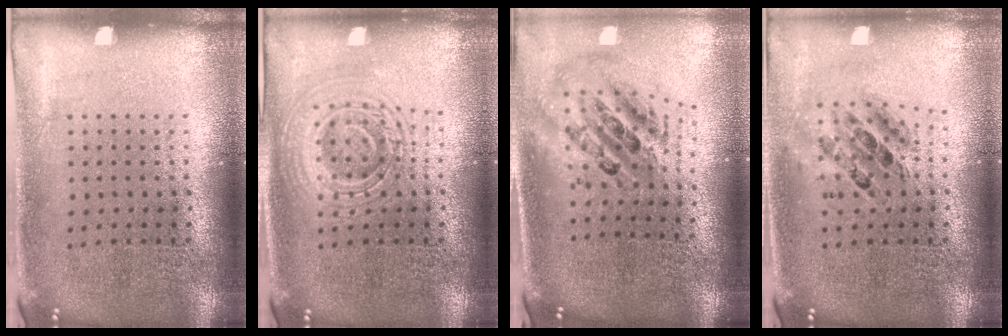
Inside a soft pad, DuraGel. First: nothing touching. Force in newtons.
{"total": 2.5, "press": 2.4, "slide": 0.5}
{"total": 2.4, "press": 1.7, "slide": 1.6}
{"total": 0.7, "press": 0.6, "slide": 0.2}